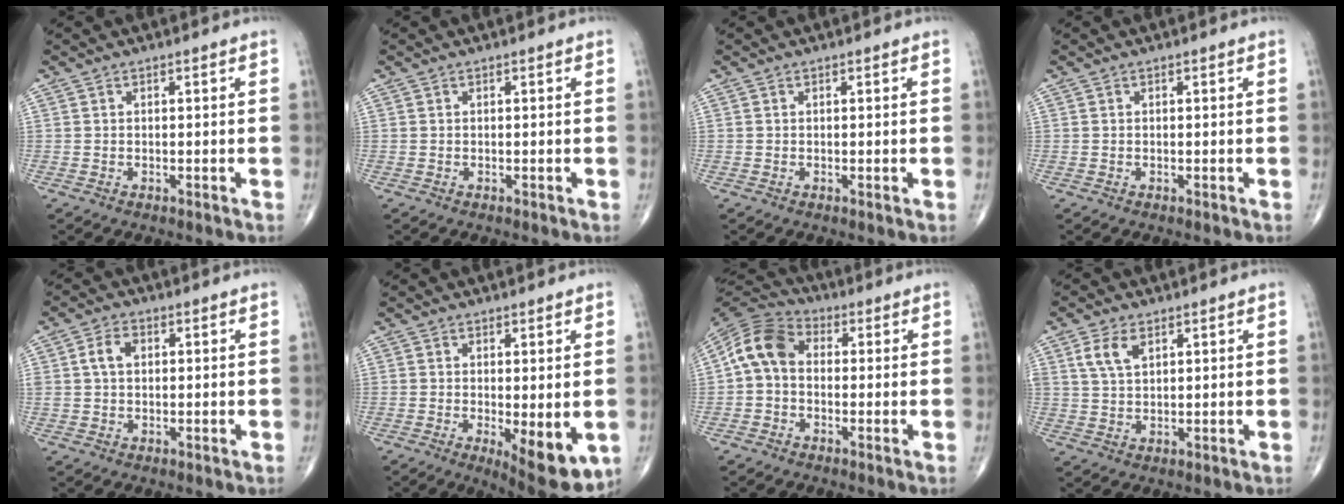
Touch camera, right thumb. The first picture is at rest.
{"total": 0.0}
{"total": 0.0}
{"total": 0.0}
{"total": 4.3, "force": [0.9, 3.0, 2.9], "torque": [-0.056, 0.009, 0.016]}
{"total": 9.7, "force": [-2.3, 3.5, 8.8], "torque": [-0.115, -0.024, -0.023]}
{"total": 9.5, "force": [0.2, 7.1, 6.3], "torque": [-0.110, 0.026, -0.015]}
{"total": 5.2, "force": [2.4, 2.9, 3.5], "torque": [-0.065, -0.004, 0.051]}